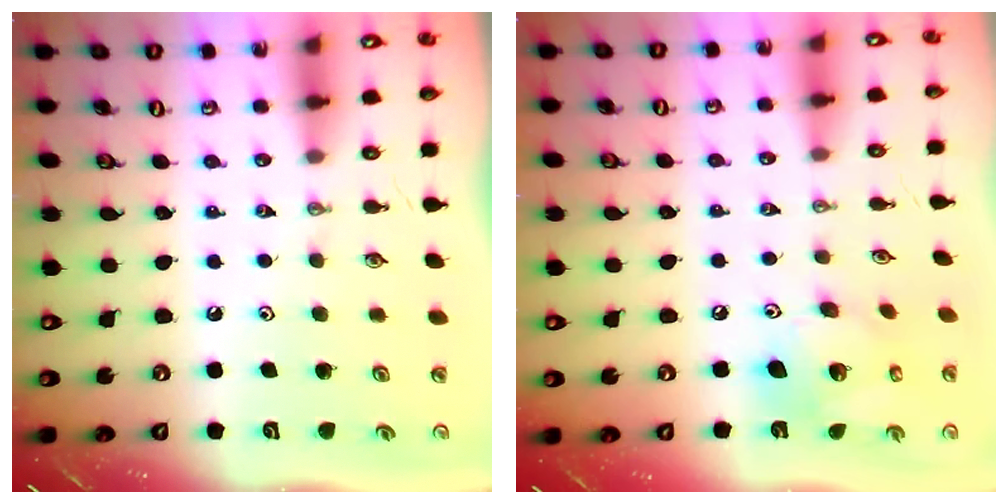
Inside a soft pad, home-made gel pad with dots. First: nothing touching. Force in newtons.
{"total": 13.8, "press": 13.6, "slide": 1.8}